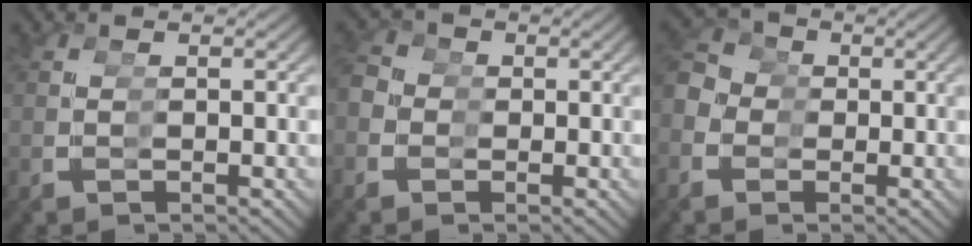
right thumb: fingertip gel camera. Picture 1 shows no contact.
{"total": 3.8, "force": [-0.5, 3.6, 1.0], "torque": [-0.024, -0.021, -0.011]}
{"total": 5.6, "force": [0.4, 5.1, 2.3], "torque": [-0.043, -0.009, -0.004]}